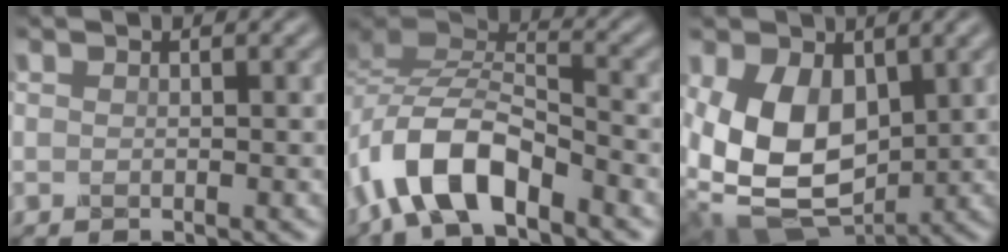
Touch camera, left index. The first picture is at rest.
{"total": 7.9, "force": [-4.9, 3.3, 5.2], "torque": [-0.099, 0.007, -0.101]}
{"total": 9.9, "force": [0.9, 6.9, 7.1], "torque": [-0.164, -0.018, 0.024]}